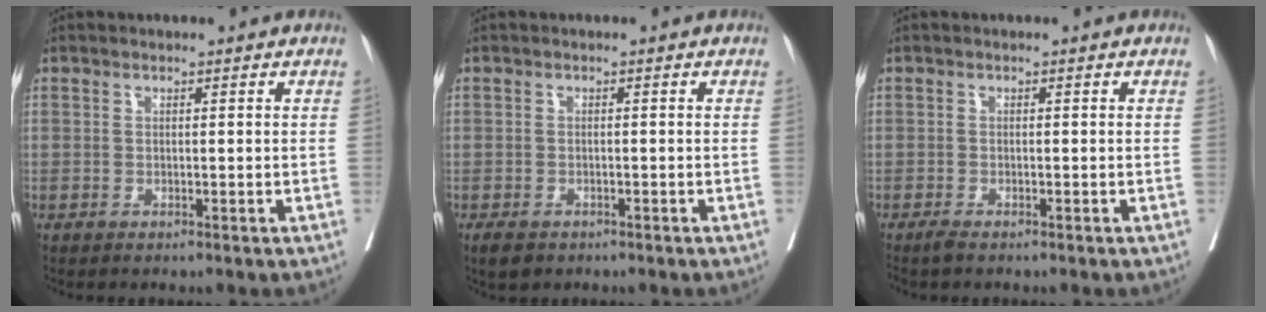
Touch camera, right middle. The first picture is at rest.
{"total": 3.0, "force": [-2.2, 1.7, 1.2], "torque": [-0.016, -0.002, -0.029]}
{"total": 0.9, "force": [-0.8, 0.0, 0.5], "torque": [-0.016, -0.003, -0.014]}